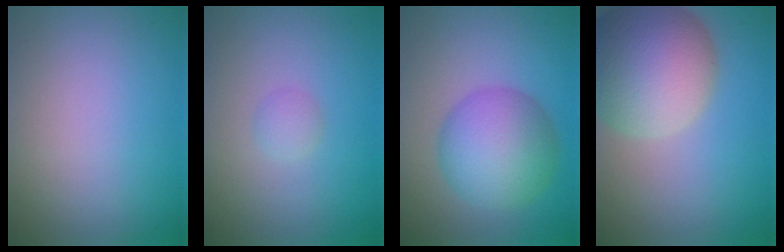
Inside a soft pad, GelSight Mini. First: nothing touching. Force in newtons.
{"total": 1.0, "press": 1.0, "slide": 0.0}
{"total": 6.9, "press": 6.9, "slide": 0.1}
{"total": 11.1, "press": 11.1, "slide": 0.5}